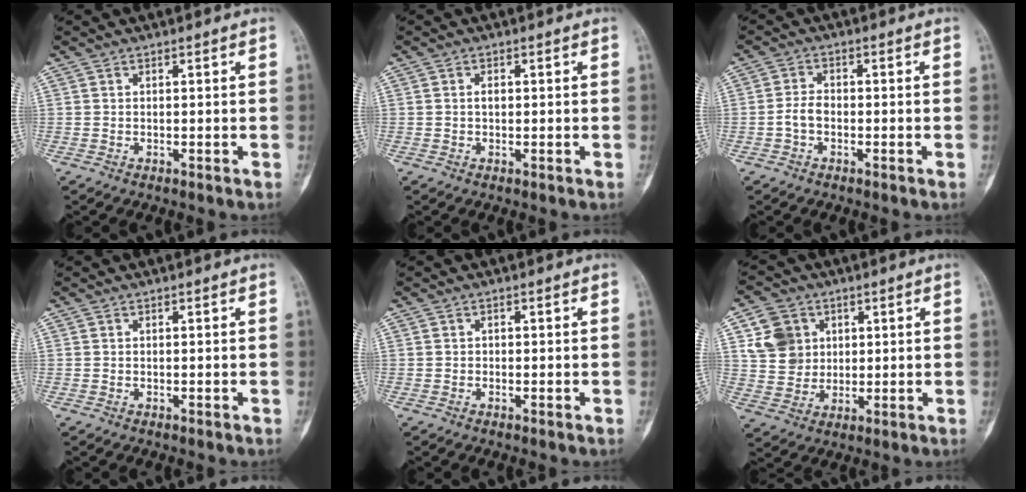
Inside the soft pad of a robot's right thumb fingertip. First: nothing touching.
{"total": 1.1, "force": [0.1, 0.7, 0.9], "torque": [-0.012, 0.000, 0.002]}
{"total": 3.0, "force": [-1.0, 2.0, 2.1], "torque": [-0.039, 0.013, -0.025]}
{"total": 0.0}
{"total": 0.0}
{"total": 9.2, "force": [2.9, 8.1, 3.4], "torque": [-0.034, -0.005, 0.059]}